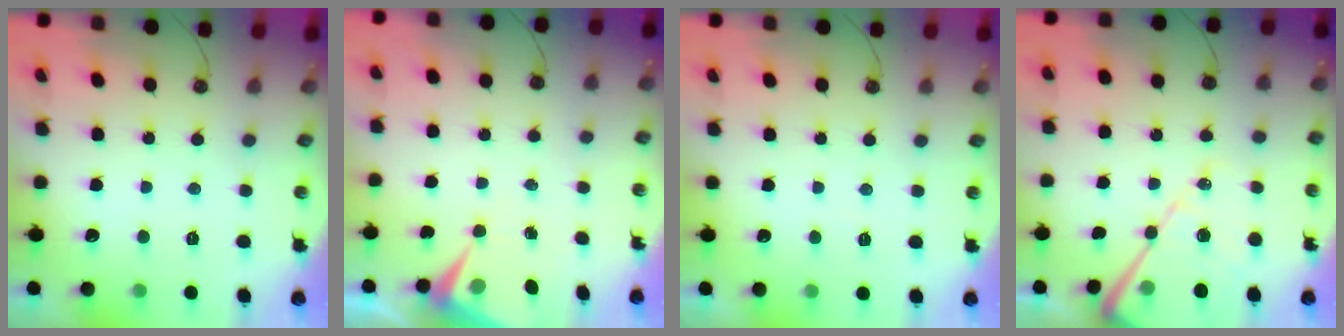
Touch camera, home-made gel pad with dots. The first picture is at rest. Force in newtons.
{"total": 6.6, "press": 6.6, "slide": 0.4}
{"total": 2.7, "press": 2.7, "slide": 0.5}
{"total": 15.5, "press": 15.4, "slide": 1.5}